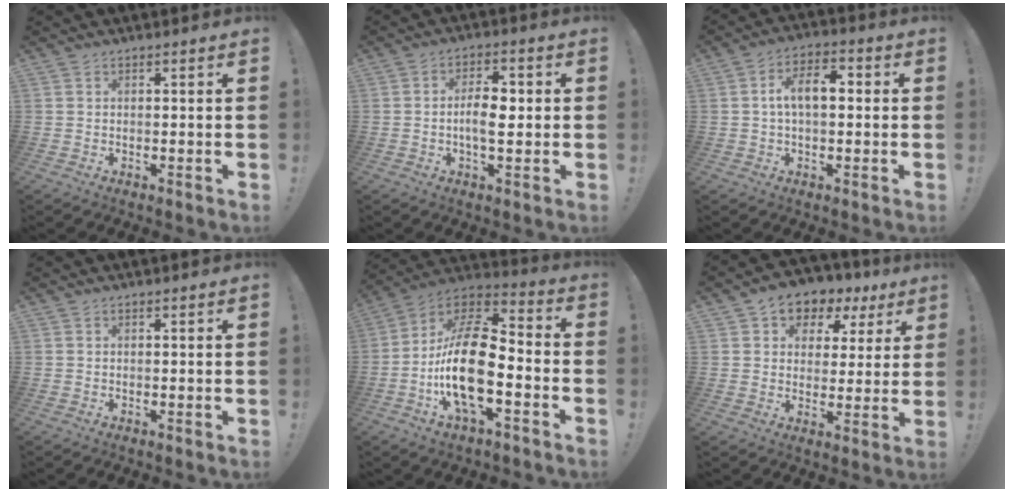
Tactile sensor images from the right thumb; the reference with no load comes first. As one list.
[{"total": 7.7, "force": [-0.7, 3.8, 6.7], "torque": [-0.108, 0.006, -0.017]}, {"total": 9.0, "force": [0.4, 4.7, 7.7], "torque": [-0.134, 0.014, 0.007]}, {"total": 0.0}, {"total": 22.0, "force": [-5.3, 9.8, 19.0], "torque": [-0.371, 0.025, -0.089]}, {"total": 7.3, "force": [3.5, 6.0, 2.4], "torque": [-0.036, -0.023, 0.070]}]